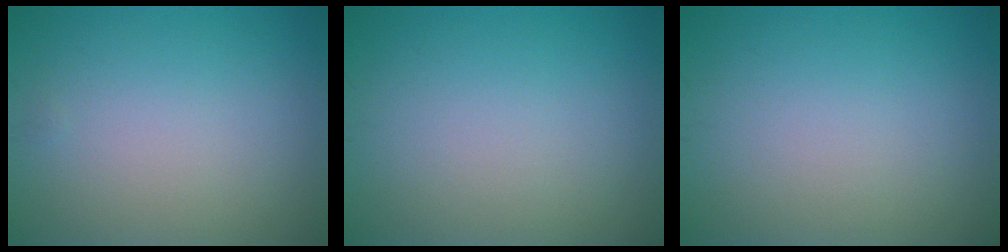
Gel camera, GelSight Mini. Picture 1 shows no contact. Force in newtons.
{"total": 0.0}
{"total": 0.0}